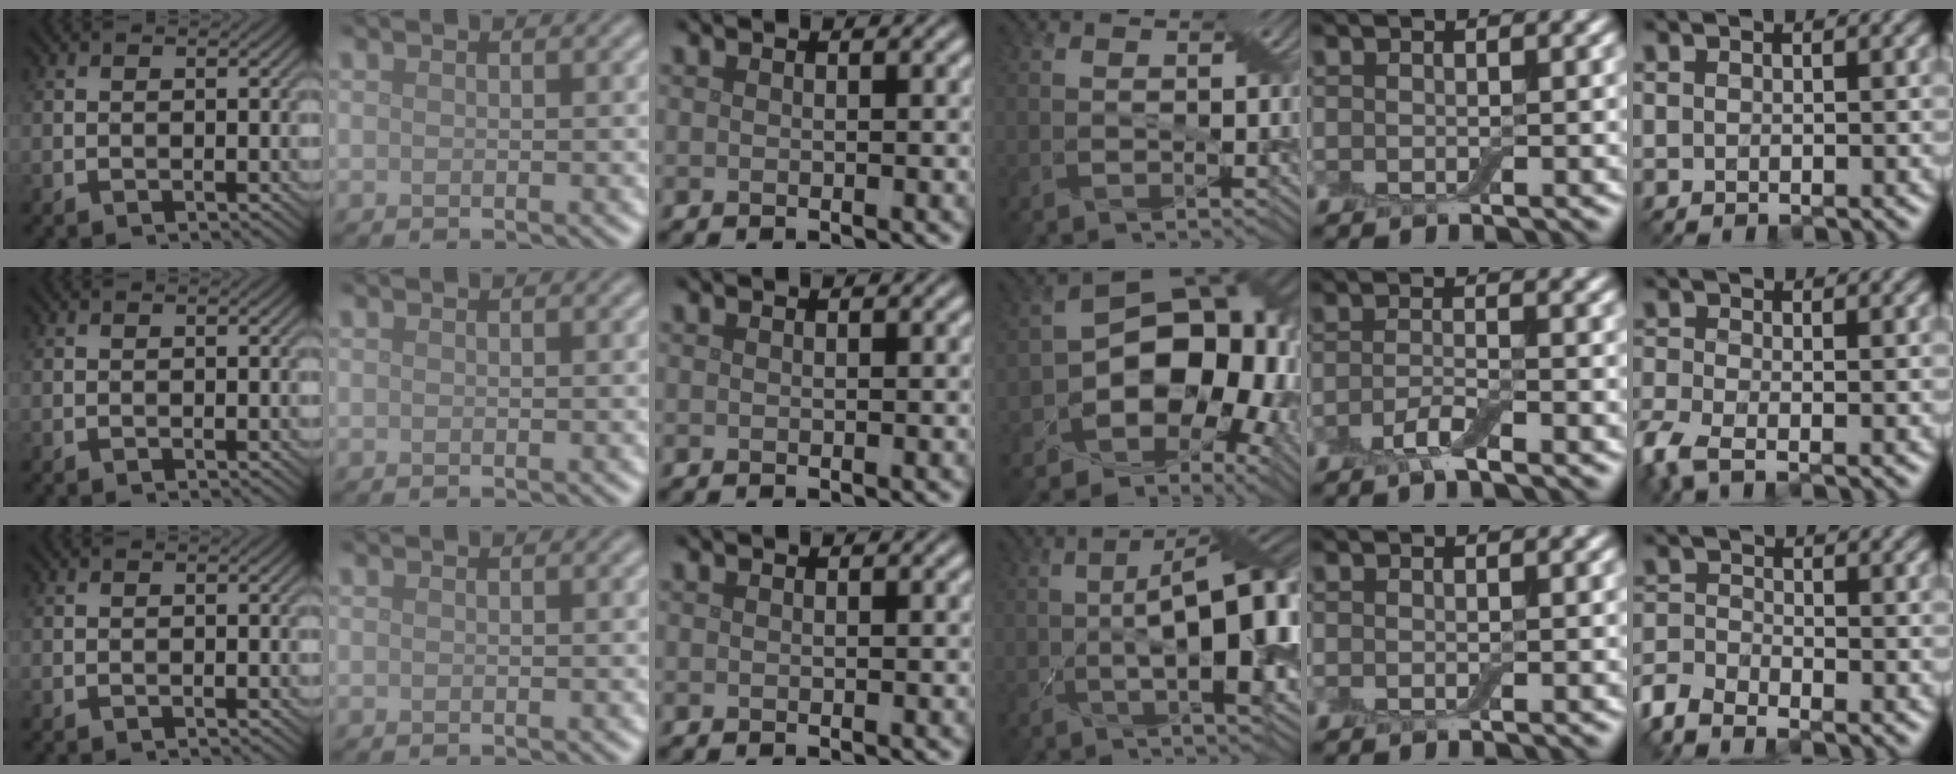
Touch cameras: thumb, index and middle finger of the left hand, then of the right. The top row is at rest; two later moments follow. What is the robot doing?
{"motion": "pour", "object": "bowl"}